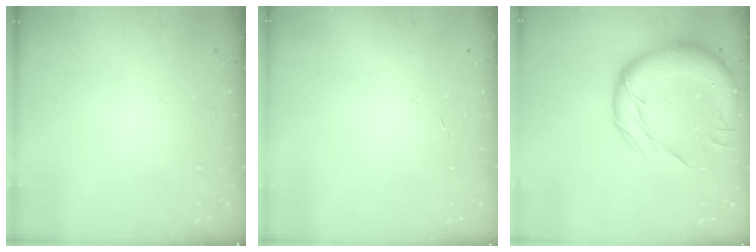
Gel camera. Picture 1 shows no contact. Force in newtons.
{"total": 0.0}
{"total": 18.5, "press": 18.2, "slide": 3.6}